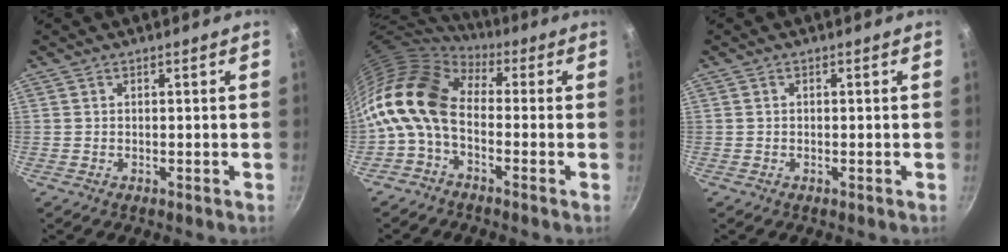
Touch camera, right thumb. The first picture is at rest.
{"total": 12.9, "force": [-1.4, 8.3, 9.8], "torque": [-0.178, 0.027, -0.048]}
{"total": 0.0}